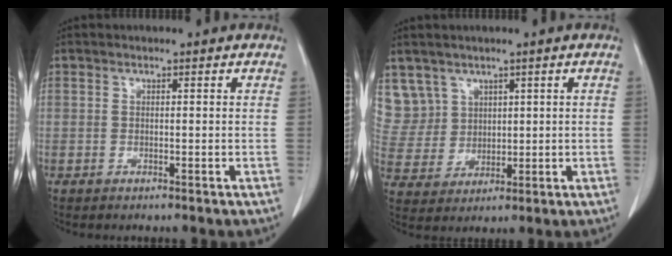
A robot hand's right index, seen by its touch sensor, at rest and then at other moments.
{"total": 8.3, "force": [4.6, 6.9, 0.1], "torque": [-0.012, 0.023, 0.111]}